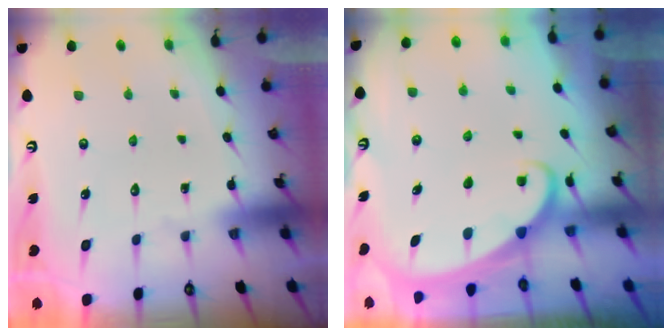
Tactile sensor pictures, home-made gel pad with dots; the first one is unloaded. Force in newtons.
{"total": 1.9, "press": 1.9, "slide": 0.2}